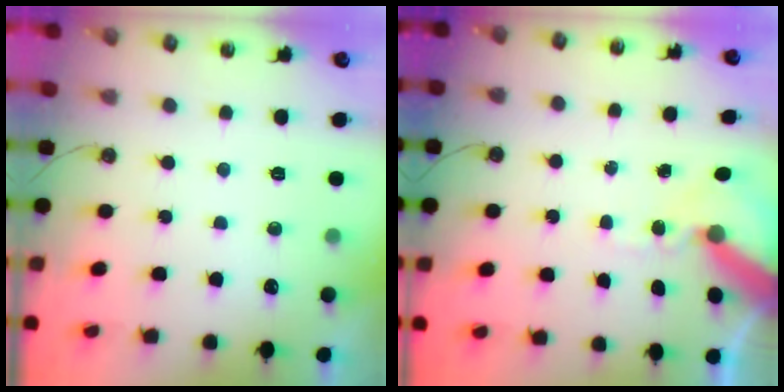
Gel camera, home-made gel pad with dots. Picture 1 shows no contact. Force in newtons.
{"total": 10.2, "press": 10.1, "slide": 1.5}